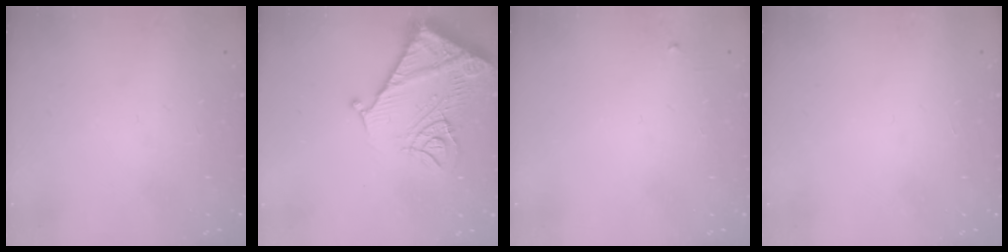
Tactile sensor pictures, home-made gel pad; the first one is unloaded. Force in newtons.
{"total": 16.1, "press": 16.0, "slide": 1.8}
{"total": 2.4, "press": 2.3, "slide": 0.4}
{"total": 1.6, "press": 1.6, "slide": 0.1}